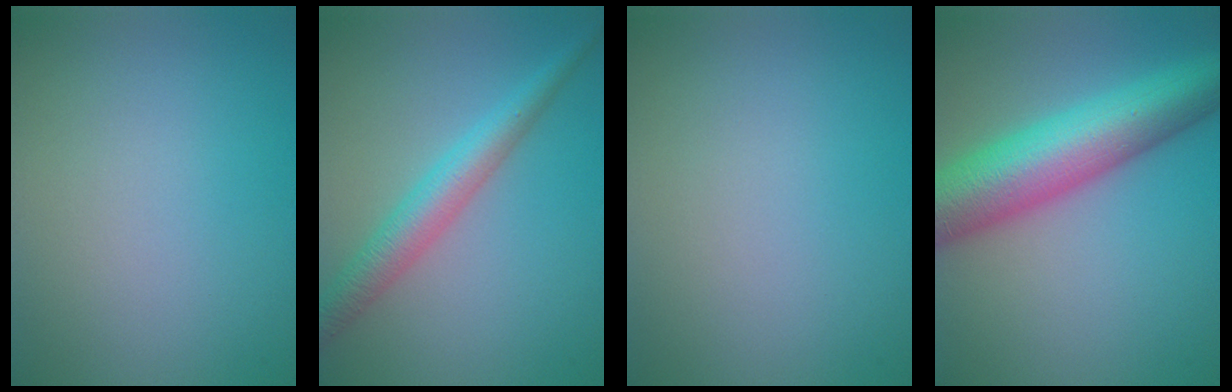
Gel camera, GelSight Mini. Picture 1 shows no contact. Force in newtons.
{"total": 3.9, "press": 3.9, "slide": 0.1}
{"total": 0.0}
{"total": 10.3, "press": 10.3, "slide": 0.3}